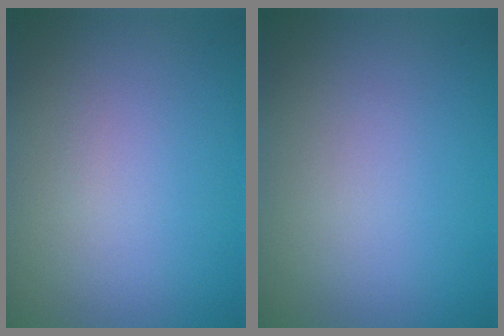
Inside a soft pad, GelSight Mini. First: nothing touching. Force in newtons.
{"total": 0.0}